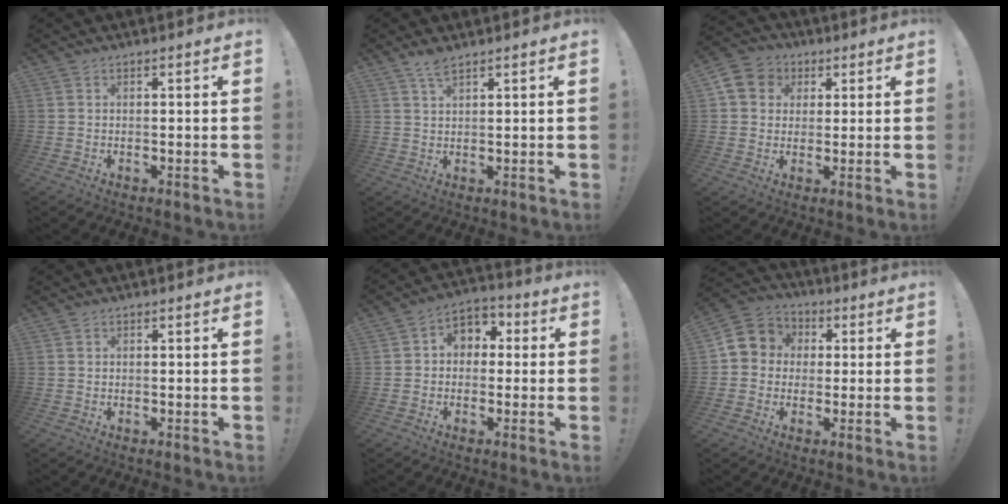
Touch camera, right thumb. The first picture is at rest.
{"total": 3.5, "force": [2.7, 0.6, 2.1], "torque": [-0.031, -0.016, 0.046]}
{"total": 8.5, "force": [2.4, 7.5, 3.0], "torque": [-0.041, -0.002, 0.050]}
{"total": 0.0}
{"total": 6.2, "force": [-0.5, 5.5, 2.6], "torque": [-0.039, 0.015, -0.003]}
{"total": 8.2, "force": [0.4, 7.8, 2.5], "torque": [-0.039, 0.011, 0.013]}